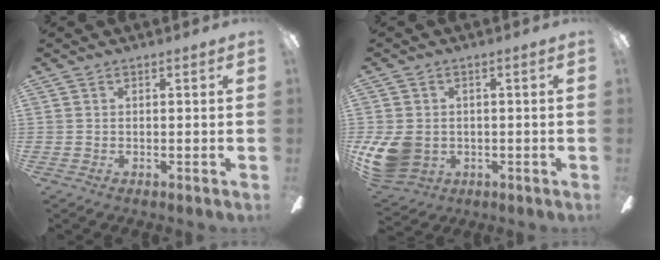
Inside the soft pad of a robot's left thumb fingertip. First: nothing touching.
{"total": 9.7, "force": [-1.1, 8.1, 5.3], "torque": [-0.119, 0.001, -0.017]}